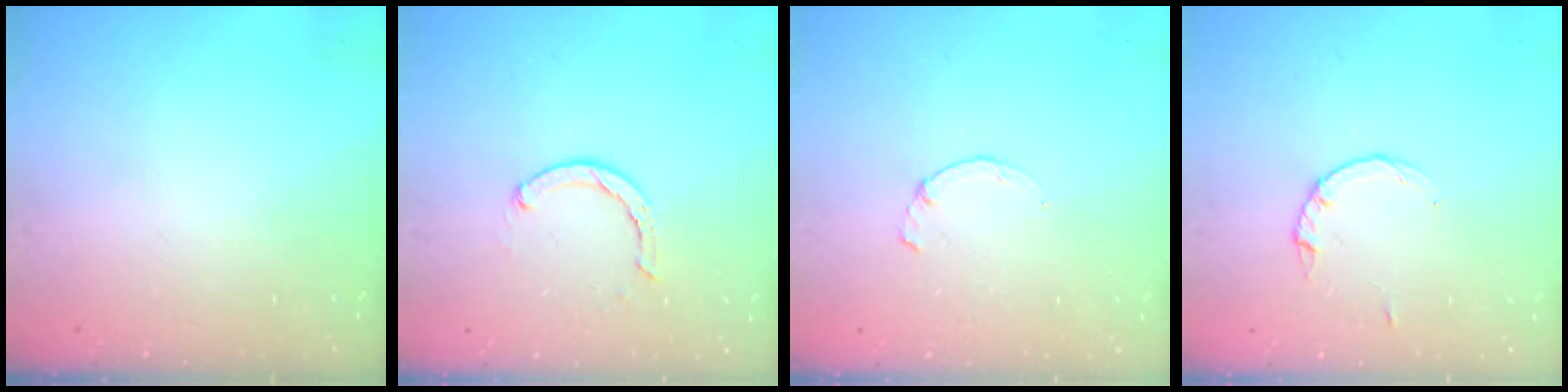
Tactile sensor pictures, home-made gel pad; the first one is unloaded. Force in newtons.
{"total": 2.4, "press": 2.4, "slide": 0.1}
{"total": 0.9, "press": 0.8, "slide": 0.3}
{"total": 2.8, "press": 2.8, "slide": 0.4}